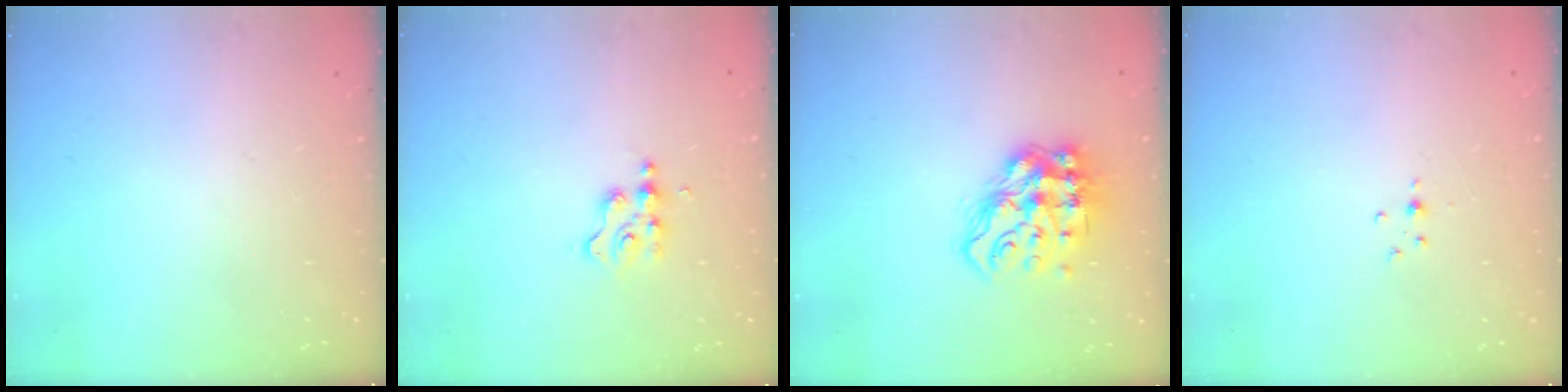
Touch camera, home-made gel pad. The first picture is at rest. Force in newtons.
{"total": 2.8, "press": 2.8, "slide": 0.2}
{"total": 14.9, "press": 14.8, "slide": 1.7}
{"total": 3.2, "press": 3.0, "slide": 1.1}